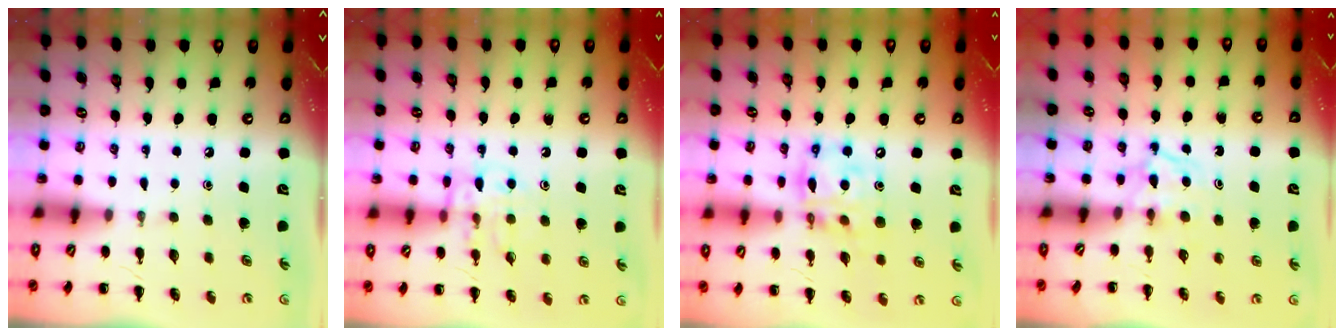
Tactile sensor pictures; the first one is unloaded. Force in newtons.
{"total": 11.0, "press": 11.0, "slide": 1.1}
{"total": 14.6, "press": 14.2, "slide": 3.7}
{"total": 3.4, "press": 3.1, "slide": 1.4}